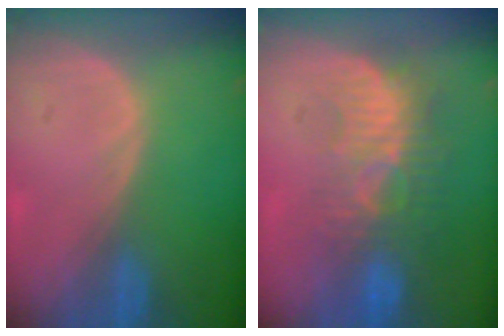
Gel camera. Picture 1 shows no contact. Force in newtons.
{"total": 9.1, "press": 8.4, "slide": 3.7}